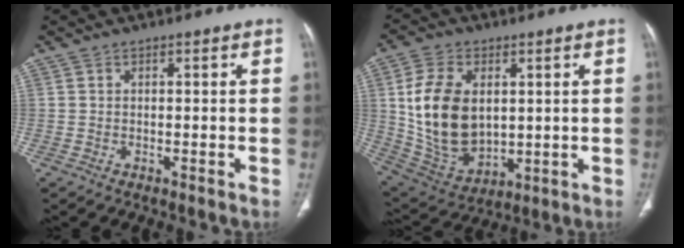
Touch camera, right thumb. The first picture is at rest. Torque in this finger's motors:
{"motor_torque": [-0.53, 1.37, 0.89, 1.23, 0.21]}